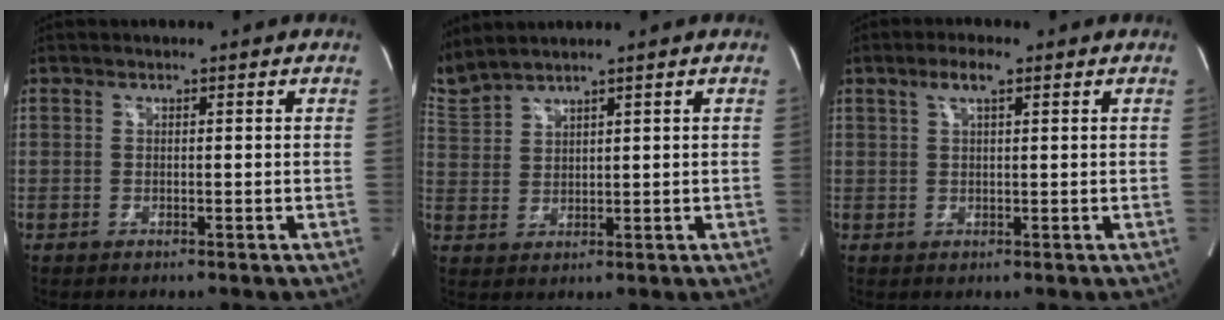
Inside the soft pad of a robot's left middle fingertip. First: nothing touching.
{"total": 6.7, "force": [6.2, -0.1, 2.3], "torque": [-0.079, 0.014, 0.142]}
{"total": 3.1, "force": [1.7, 0.7, 2.5], "torque": [-0.053, 0.009, 0.032]}